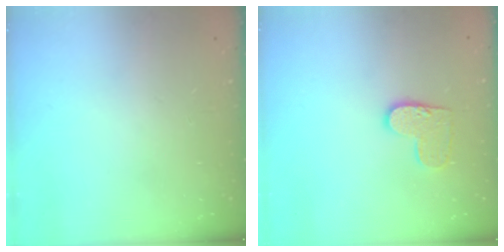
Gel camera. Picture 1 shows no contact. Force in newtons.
{"total": 9.0, "press": 9.0, "slide": 0.5}